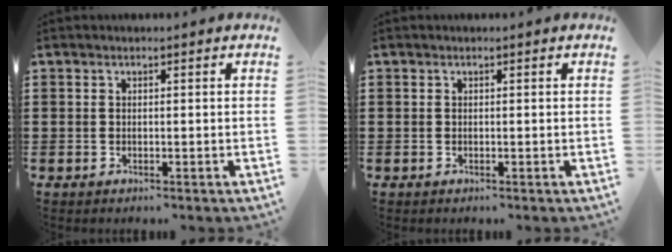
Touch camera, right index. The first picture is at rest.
{"total": 0.0}